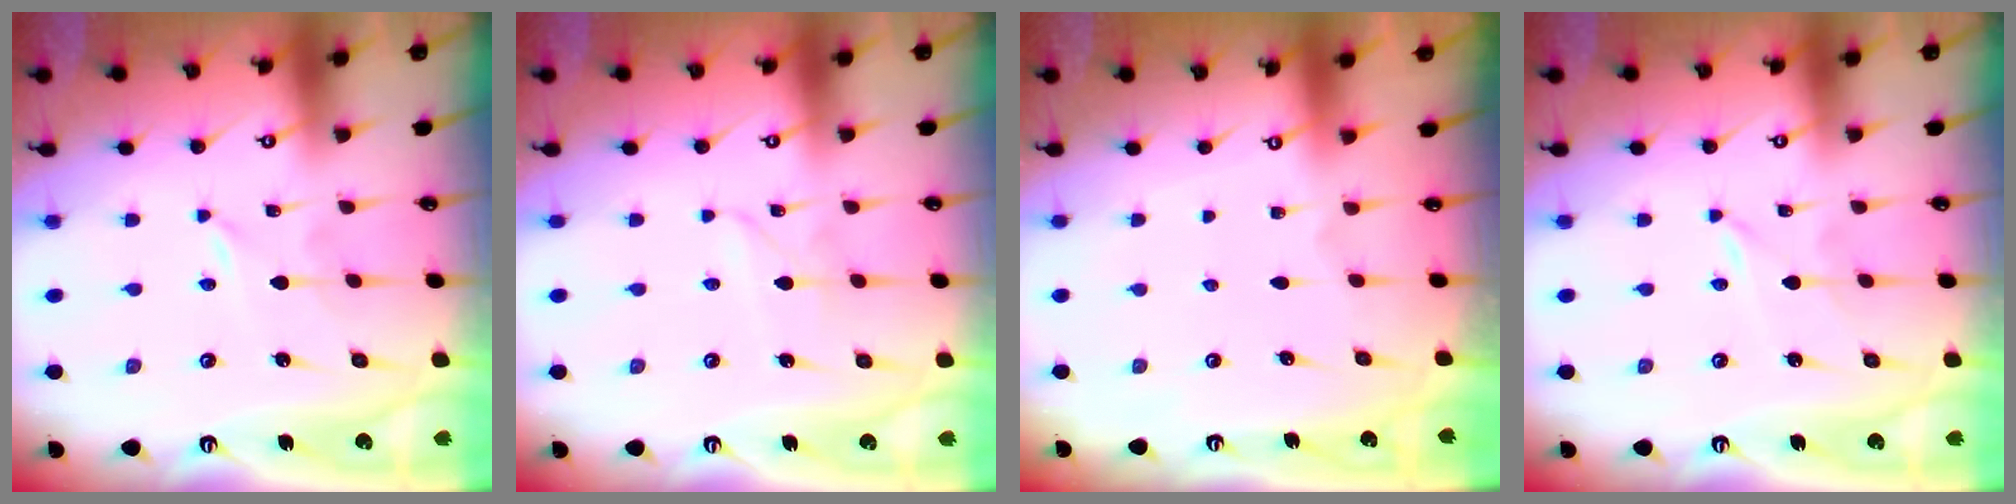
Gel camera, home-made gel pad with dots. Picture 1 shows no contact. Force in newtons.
{"total": 1.6, "press": 1.5, "slide": 0.2}
{"total": 0.0}
{"total": 0.0}